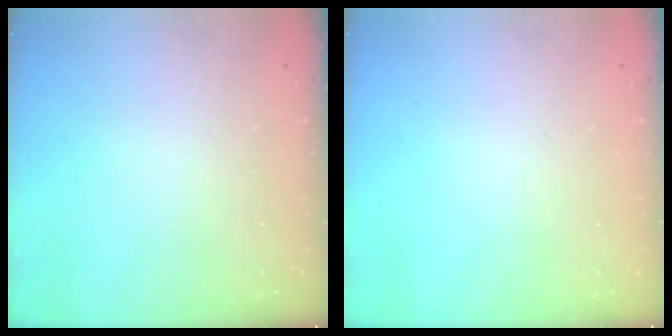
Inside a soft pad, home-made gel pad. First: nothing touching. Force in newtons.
{"total": 0.0}